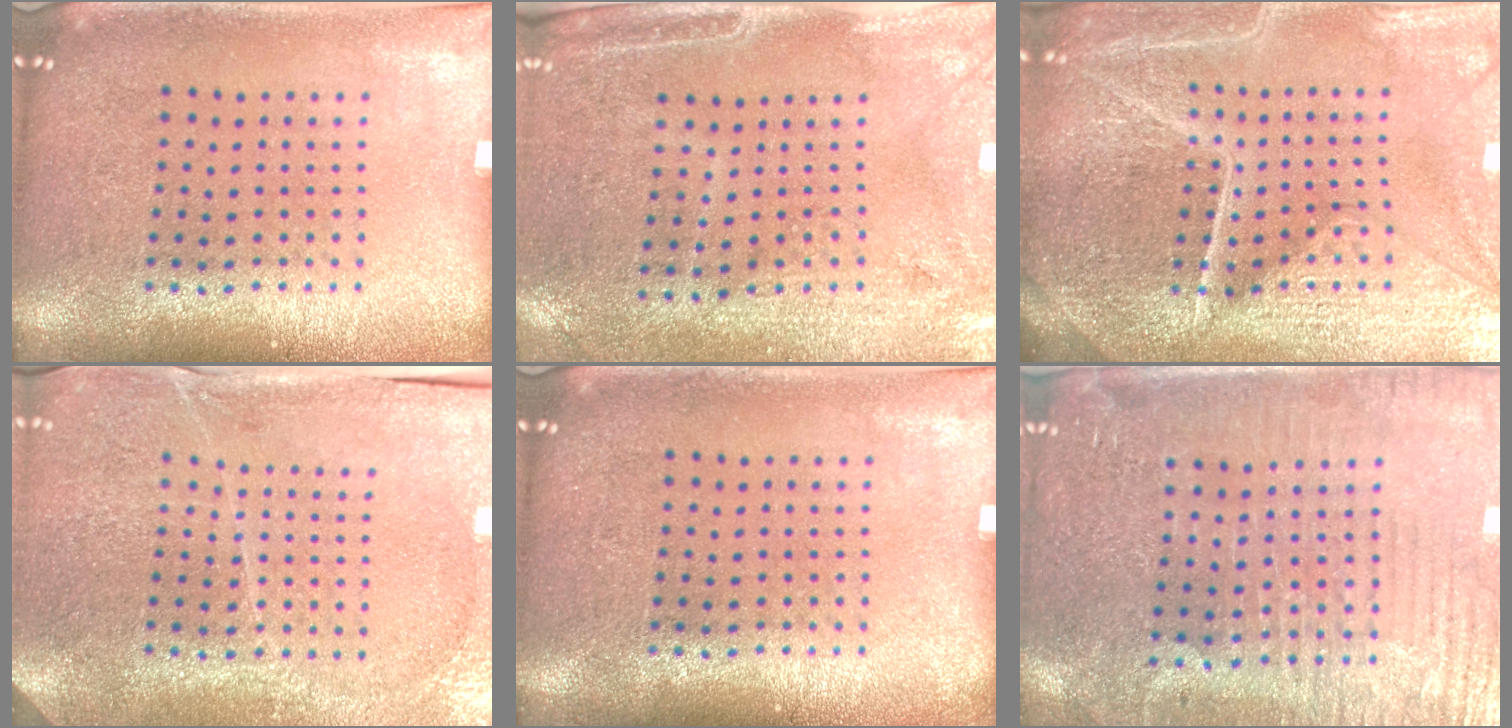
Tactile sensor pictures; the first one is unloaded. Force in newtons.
{"total": 3.0, "press": 2.6, "slide": 1.5}
{"total": 5.8, "press": 5.3, "slide": 2.4}
{"total": 3.5, "press": 3.4, "slide": 0.8}
{"total": 0.0}
{"total": 3.7, "press": 3.5, "slide": 1.2}